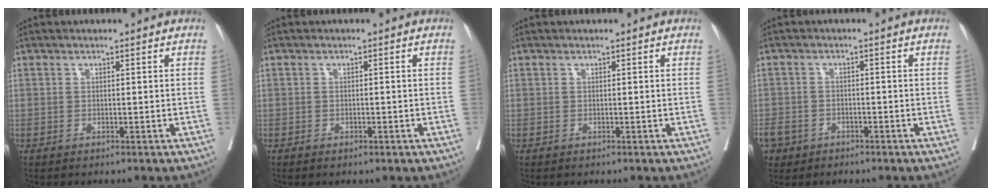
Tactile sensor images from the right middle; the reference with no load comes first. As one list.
[{"total": 1.1, "force": [-0.5, 0.6, 0.8], "torque": [-0.012, 0.001, -0.004]}, {"total": 0.0}, {"total": 7.0, "force": [-4.2, 5.3, 2.0], "torque": [-0.057, 0.003, -0.072]}]